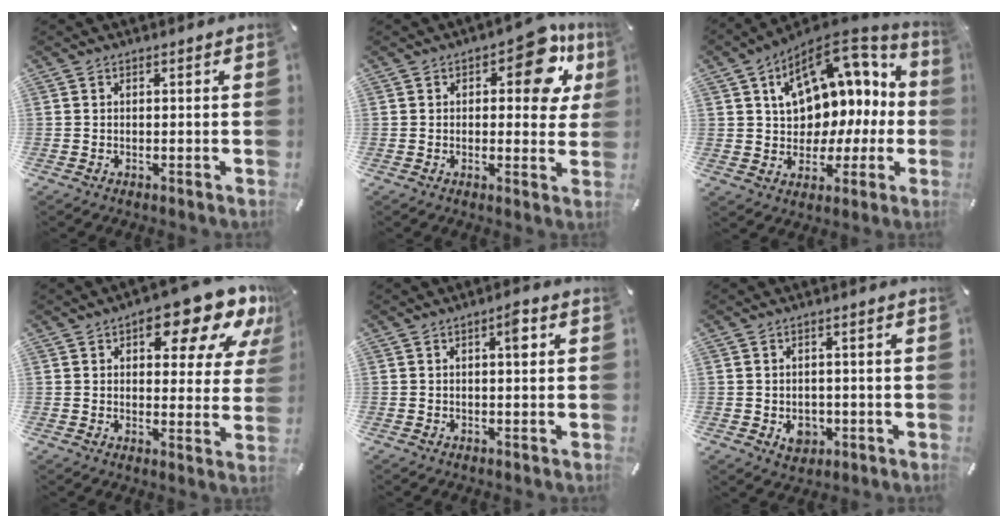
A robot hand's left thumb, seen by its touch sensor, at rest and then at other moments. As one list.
[{"total": 12.6, "force": [5.3, 6.2, 9.6], "torque": [-0.107, -0.019, 0.083]}, {"total": 15.2, "force": [6.1, 10.9, 8.6], "torque": [-0.128, -0.047, 0.112]}, {"total": 16.3, "force": [9.6, 7.1, 11.1], "torque": [-0.130, -0.060, 0.152]}, {"total": 3.3, "force": [0.9, 1.0, 3.0], "torque": [-0.045, 0.004, 0.009]}, {"total": 4.7, "force": [-1.2, 4.0, 2.2], "torque": [-0.010, 0.000, -0.020]}]